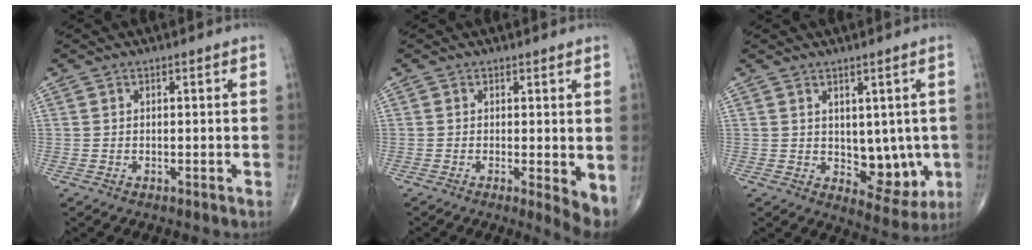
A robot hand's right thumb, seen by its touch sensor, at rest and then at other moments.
{"total": 4.5, "force": [-0.1, 1.2, 4.3], "torque": [-0.061, -0.014, -0.005]}
{"total": 7.9, "force": [-0.3, 5.1, 6.1], "torque": [-0.034, -0.015, 0.010]}